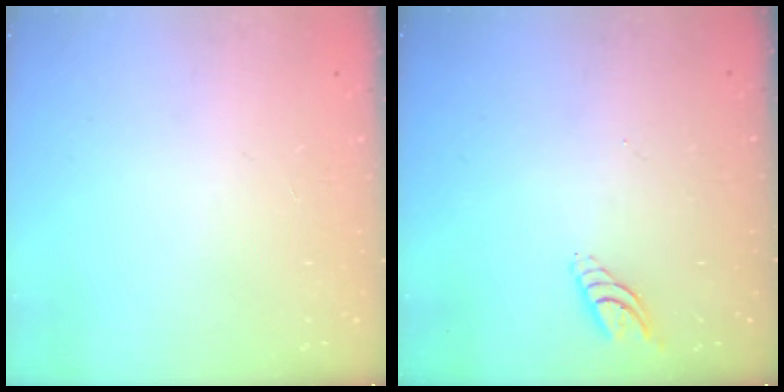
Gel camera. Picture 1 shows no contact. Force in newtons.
{"total": 7.0, "press": 7.0, "slide": 0.7}